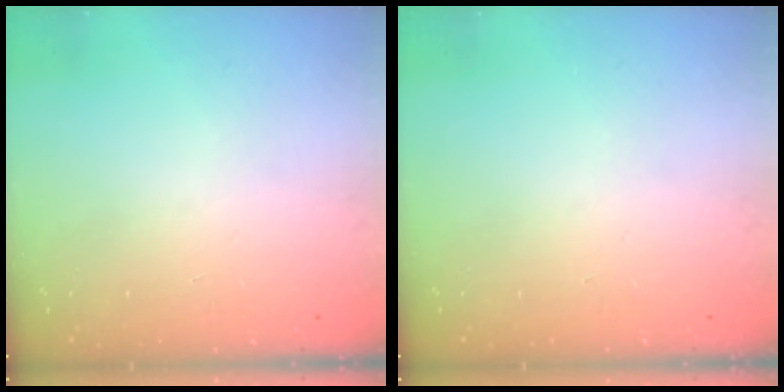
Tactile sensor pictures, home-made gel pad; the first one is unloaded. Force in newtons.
{"total": 0.0}